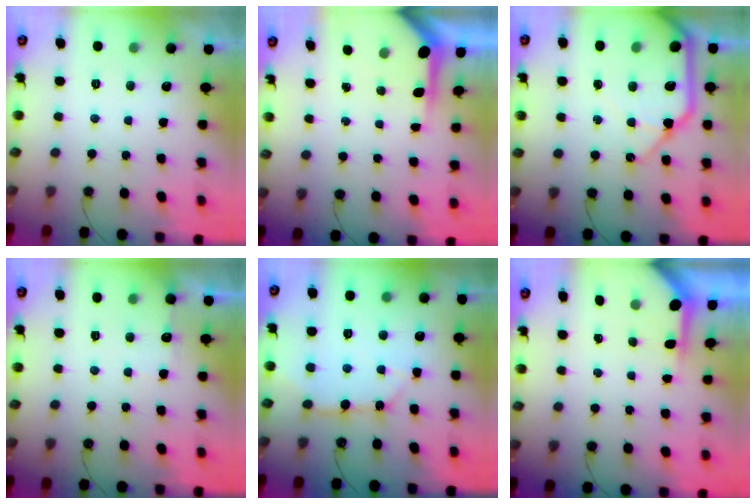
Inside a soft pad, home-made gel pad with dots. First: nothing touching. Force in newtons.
{"total": 5.7, "press": 5.7, "slide": 0.4}
{"total": 16.7, "press": 16.5, "slide": 2.8}
{"total": 3.8, "press": 3.8, "slide": 0.4}
{"total": 10.1, "press": 10.0, "slide": 0.7}
{"total": 3.5, "press": 3.5, "slide": 0.3}